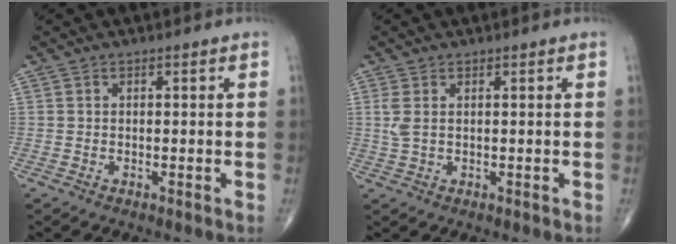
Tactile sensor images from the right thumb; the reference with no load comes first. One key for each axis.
{"total": 2.4, "fx": 0.5, "fy": 1.1, "fz": 2.0, "tx": -0.058, "ty": 0.006, "tz": 0.017}